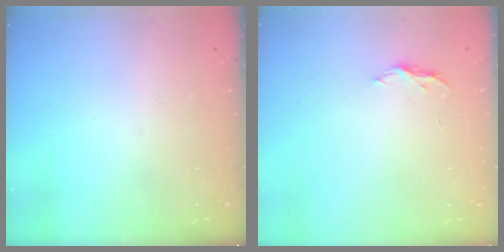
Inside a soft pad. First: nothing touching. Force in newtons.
{"total": 4.0, "press": 4.0, "slide": 0.4}